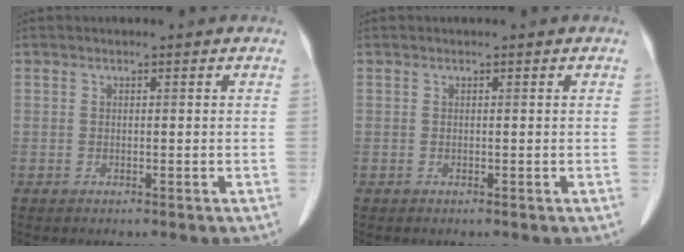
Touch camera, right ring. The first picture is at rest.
{"total": 0.0}